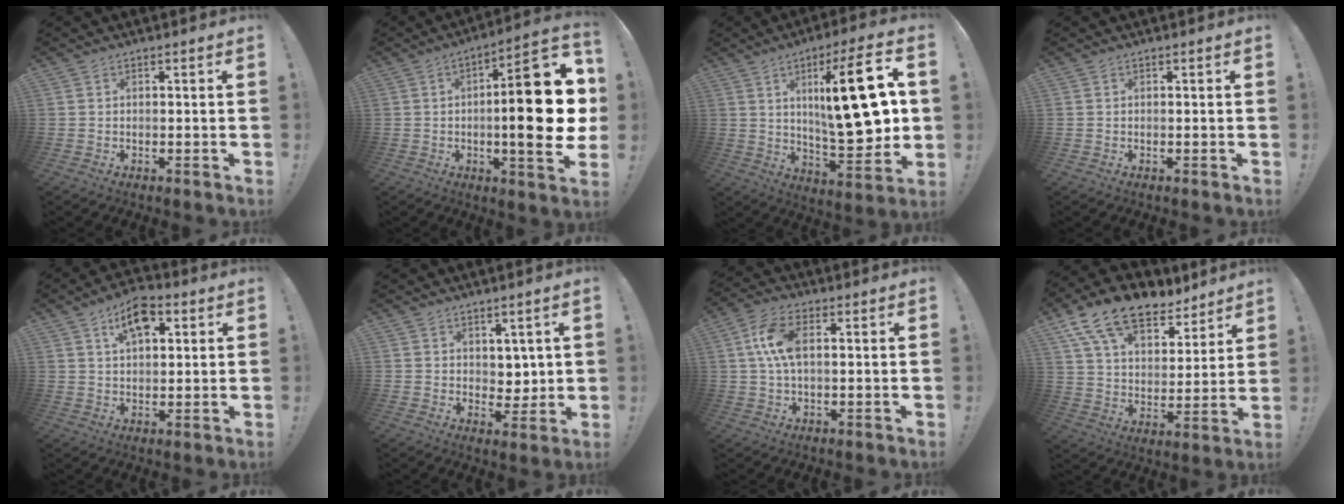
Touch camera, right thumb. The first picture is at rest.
{"total": 22.6, "force": [-0.8, 6.3, 21.7], "torque": [-0.302, 0.006, -0.015]}
{"total": 23.7, "force": [4.6, 6.8, 22.2], "torque": [-0.334, -0.020, 0.063]}
{"total": 0.0}
{"total": 9.5, "force": [4.1, 5.6, 6.5], "torque": [-0.092, -0.002, 0.071]}
{"total": 5.1, "force": [2.8, 4.2, 1.1], "torque": [-0.006, -0.028, 0.054]}
{"total": 9.8, "force": [1.6, 4.8, 8.4], "torque": [-0.168, 0.002, 0.029]}
{"total": 16.4, "force": [11.6, 8.3, 8.2], "torque": [-0.141, -0.080, 0.211]}